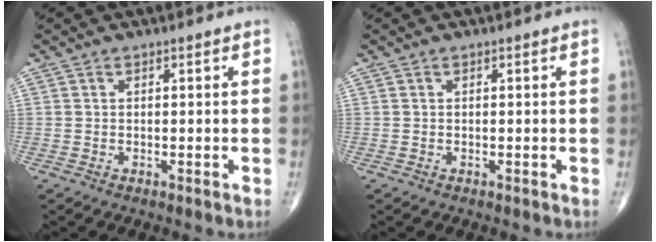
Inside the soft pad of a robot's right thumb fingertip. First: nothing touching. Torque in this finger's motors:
{"motor_torque": [0.01, 0.01, -0.03, 0.02, 0.01]}